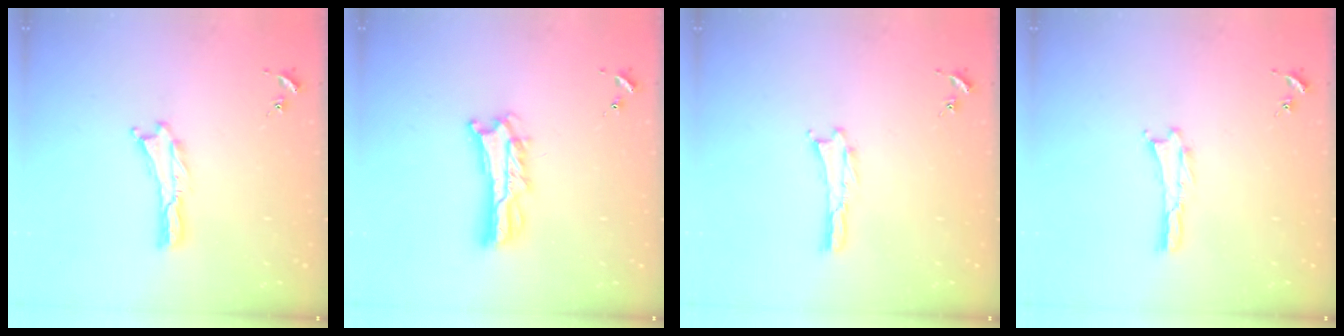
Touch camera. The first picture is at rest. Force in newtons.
{"total": 4.9, "press": 4.8, "slide": 0.5}
{"total": 0.0}
{"total": 0.0}